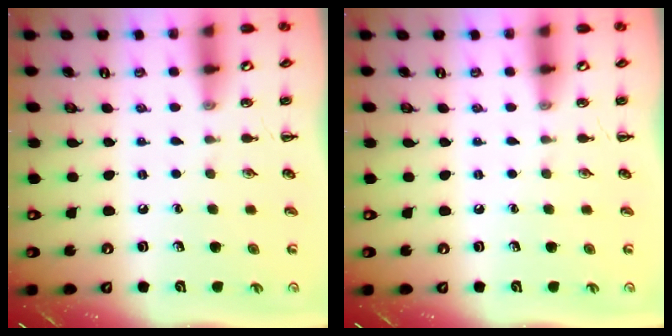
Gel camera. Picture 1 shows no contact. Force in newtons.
{"total": 0.0}